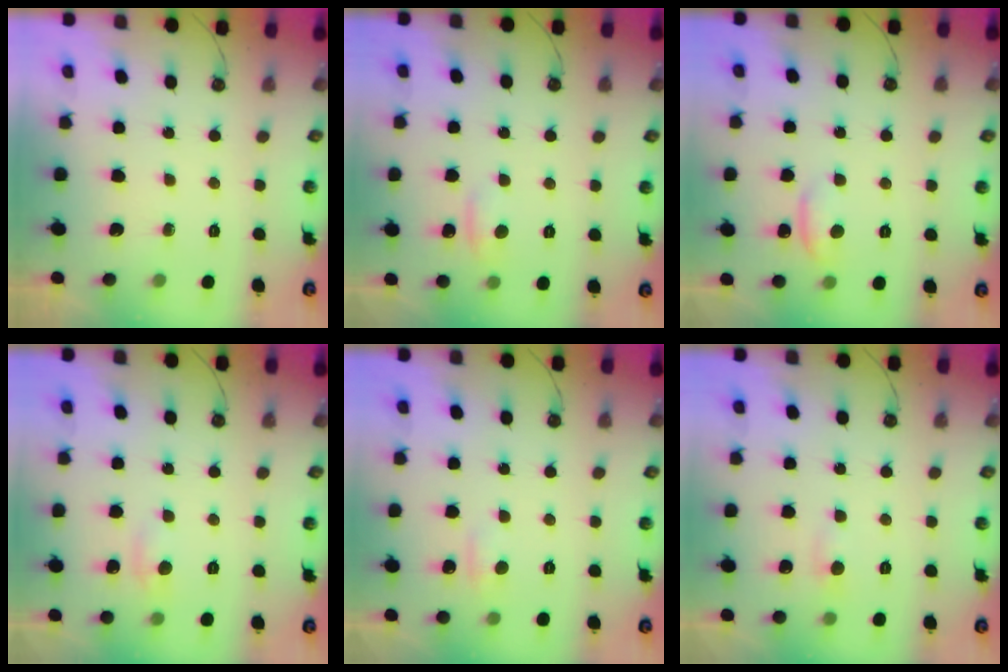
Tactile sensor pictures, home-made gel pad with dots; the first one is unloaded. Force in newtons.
{"total": 0.7, "press": 0.1, "slide": 0.7}
{"total": 0.6, "press": 0.1, "slide": 0.5}
{"total": 0.7, "press": 0.3, "slide": 0.7}
{"total": 2.3, "press": 2.2, "slide": 0.5}
{"total": 0.6, "press": 0.2, "slide": 0.5}